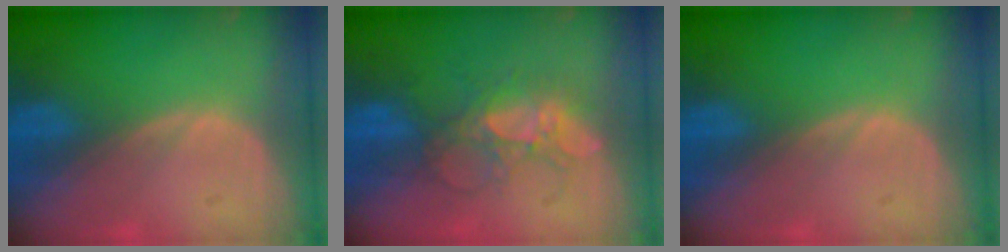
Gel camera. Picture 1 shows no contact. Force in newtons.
{"total": 6.4, "press": 6.2, "slide": 1.5}
{"total": 0.0}